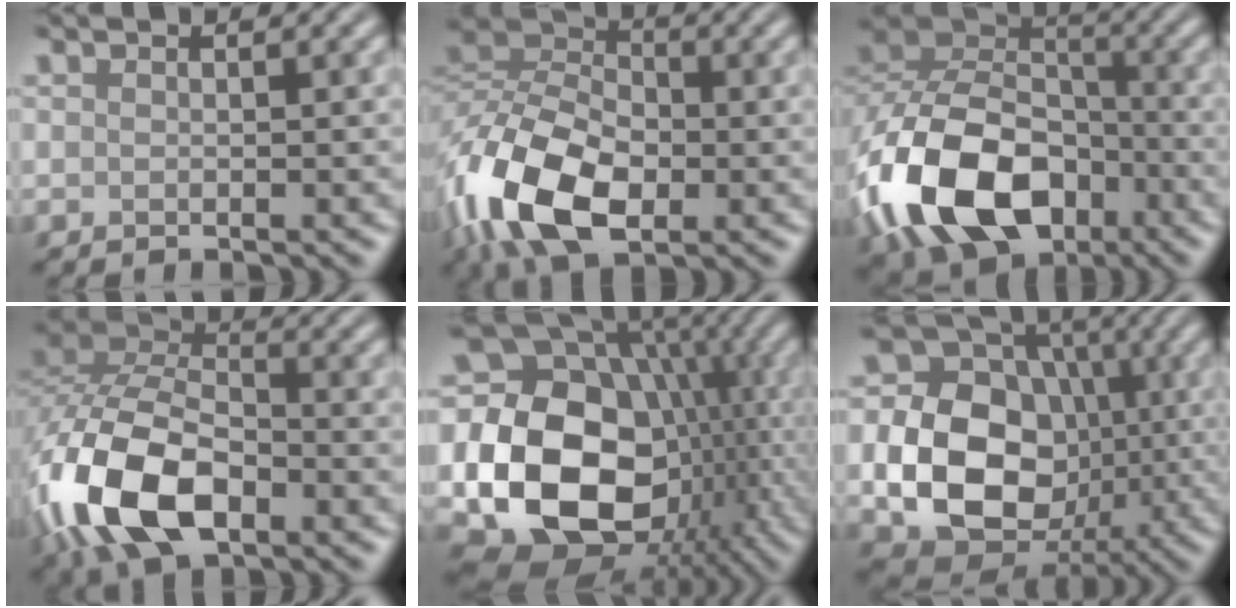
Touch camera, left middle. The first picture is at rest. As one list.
[{"total": 12.8, "force": [-4.7, 7.6, 9.2], "torque": [-0.211, -0.012, -0.099]}, {"total": 14.1, "force": [-5.7, 9.5, 8.8], "torque": [-0.199, -0.006, -0.113]}, {"total": 12.1, "force": [-5.0, 6.7, 8.8], "torque": [-0.202, -0.007, -0.102]}, {"total": 22.1, "force": [-2.7, 18.2, 12.1], "torque": [-0.224, -0.008, -0.053]}, {"total": 12.7, "force": [-1.5, 10.1, 7.4], "torque": [-0.128, -0.012, -0.040]}]